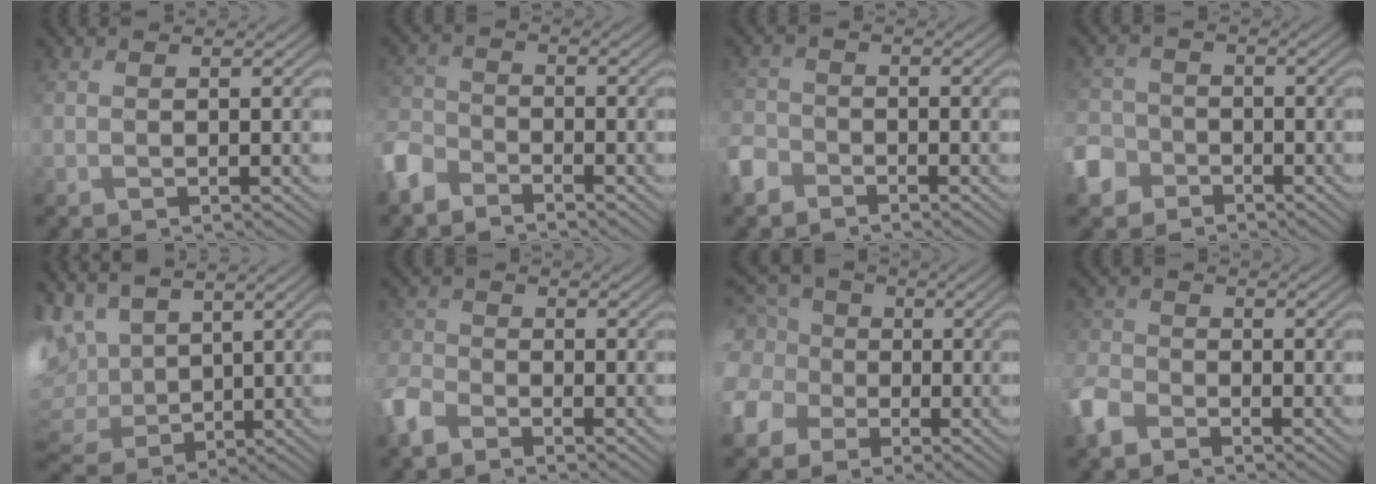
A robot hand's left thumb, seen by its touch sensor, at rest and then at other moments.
{"total": 5.3, "force": [-4.1, 2.7, 2.0], "torque": [-0.053, -0.003, -0.102]}
{"total": 3.7, "force": [-2.7, 2.3, 1.2], "torque": [-0.036, -0.004, -0.069]}
{"total": 5.9, "force": [-3.5, 4.4, 1.9], "torque": [-0.056, -0.004, -0.087]}
{"total": 11.9, "force": [3.1, 7.8, 8.4], "torque": [-0.224, -0.010, 0.071]}
{"total": 4.6, "force": [-3.3, 2.5, 2.0], "torque": [-0.054, -0.003, -0.085]}
{"total": 10.3, "force": [-1.2, 9.0, 4.9], "torque": [-0.166, 0.000, -0.040]}
{"total": 5.0, "force": [-3.3, 3.0, 2.2], "torque": [-0.063, -0.002, -0.086]}